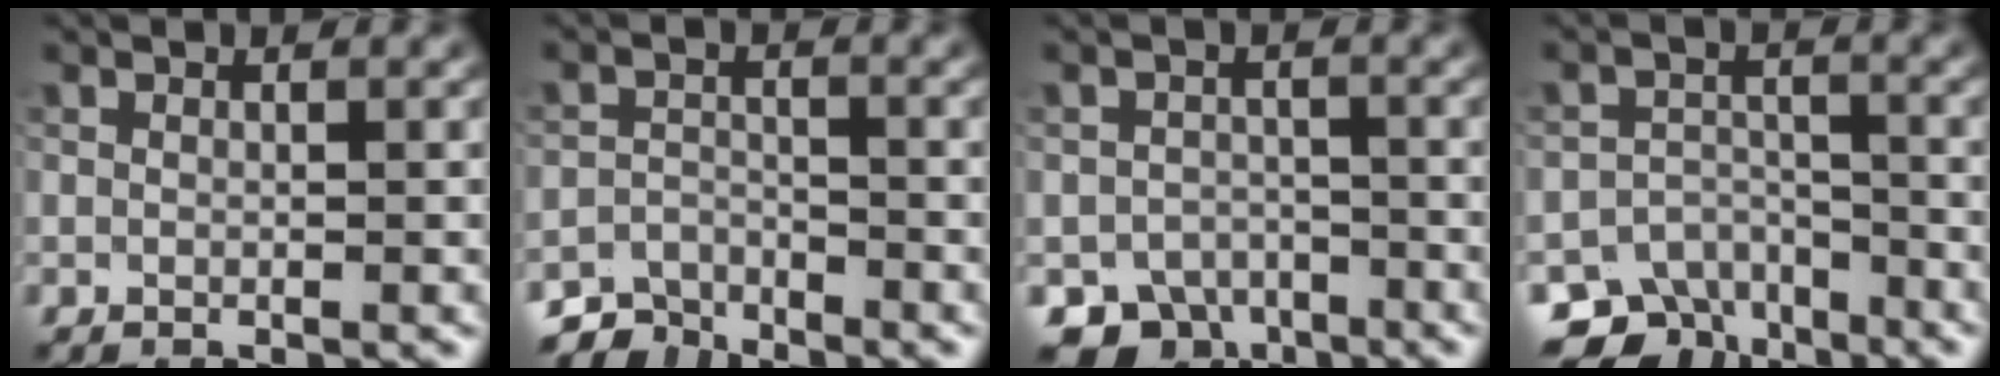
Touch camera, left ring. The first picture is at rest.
{"total": 4.2, "force": [-3.9, 1.3, 0.4], "torque": [-0.002, -0.008, -0.068]}
{"total": 4.6, "force": [-3.6, 2.8, 0.9], "torque": [-0.002, -0.010, -0.057]}
{"total": 6.1, "force": [-4.7, 3.6, 1.4], "torque": [-0.003, -0.013, -0.069]}